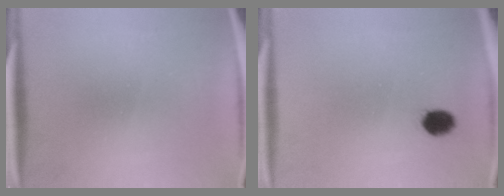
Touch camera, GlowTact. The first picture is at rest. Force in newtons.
{"total": 3.7}